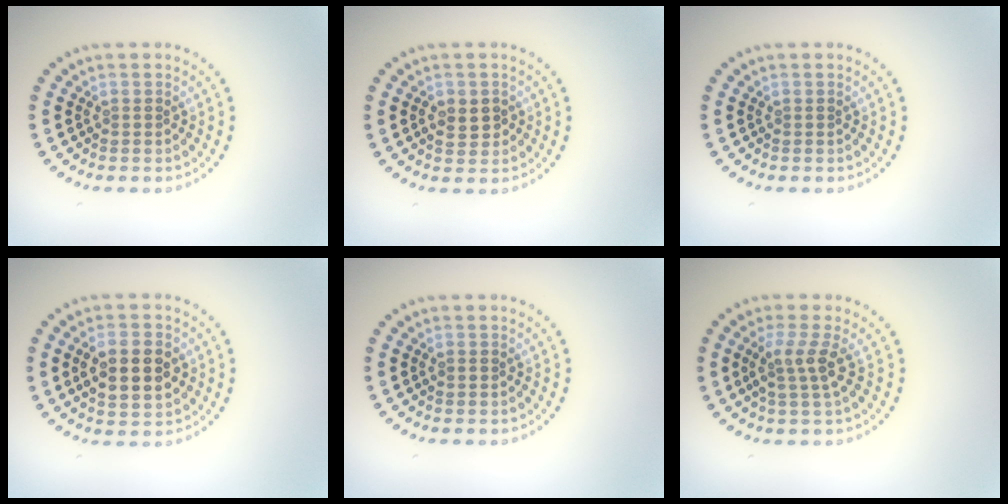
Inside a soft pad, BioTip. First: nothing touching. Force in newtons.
{"total": 2.2, "press": 2.2, "slide": 0.3}
{"total": 0.0}
{"total": 4.6, "press": 4.6, "slide": 0.3}
{"total": 0.8, "press": 0.8, "slide": 0.1}
{"total": 2.7, "press": 2.1, "slide": 1.7}